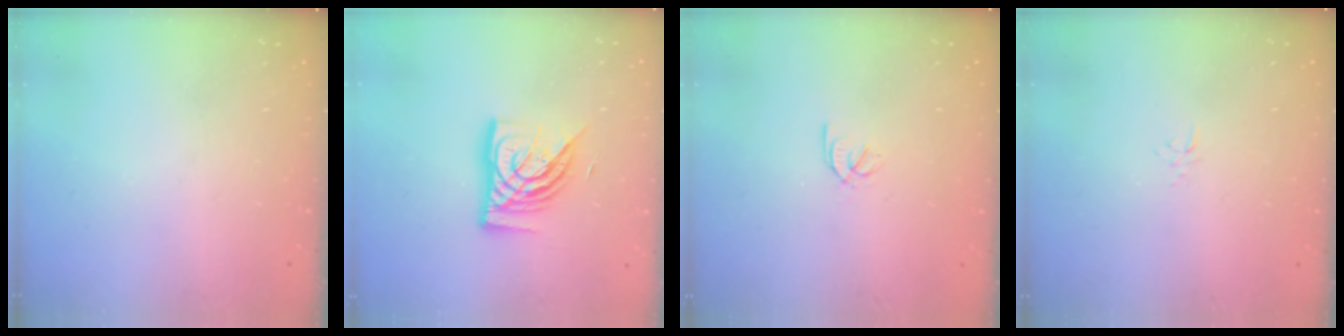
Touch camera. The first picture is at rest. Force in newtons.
{"total": 13.8, "press": 13.7, "slide": 1.3}
{"total": 1.6, "press": 1.6, "slide": 0.3}
{"total": 2.6, "press": 2.6, "slide": 0.3}